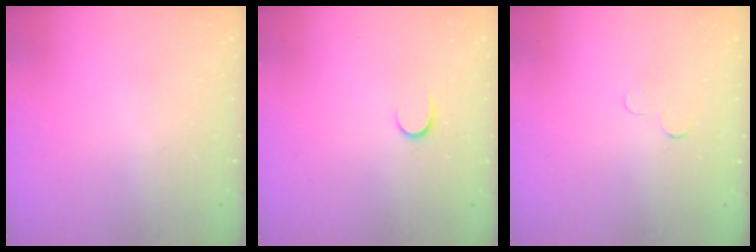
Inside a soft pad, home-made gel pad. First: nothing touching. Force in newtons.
{"total": 5.7, "press": 5.7, "slide": 0.5}
{"total": 2.3, "press": 2.3, "slide": 0.2}